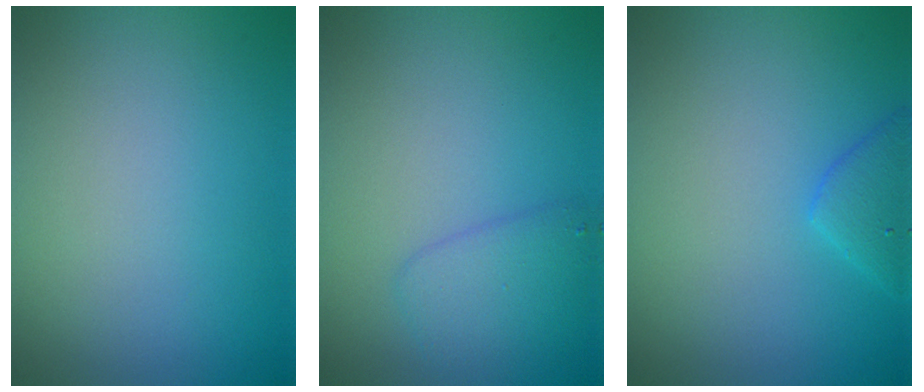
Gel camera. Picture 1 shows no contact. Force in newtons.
{"total": 2.6, "press": 2.5, "slide": 0.2}
{"total": 2.3, "press": 2.3, "slide": 0.2}